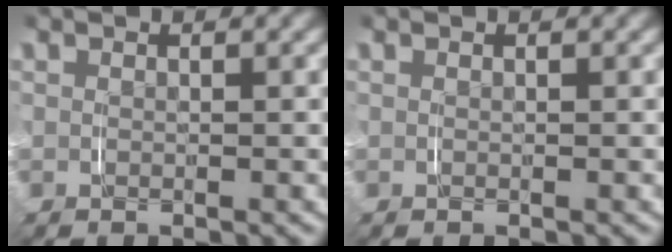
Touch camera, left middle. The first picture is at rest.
{"total": 0.0}